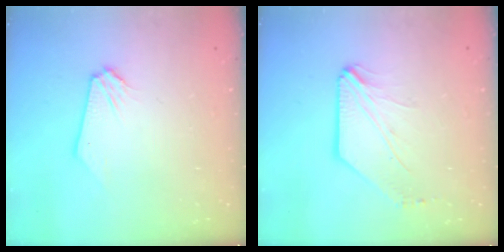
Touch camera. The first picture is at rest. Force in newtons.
{"total": 2.6, "press": 2.6, "slide": 0.5}